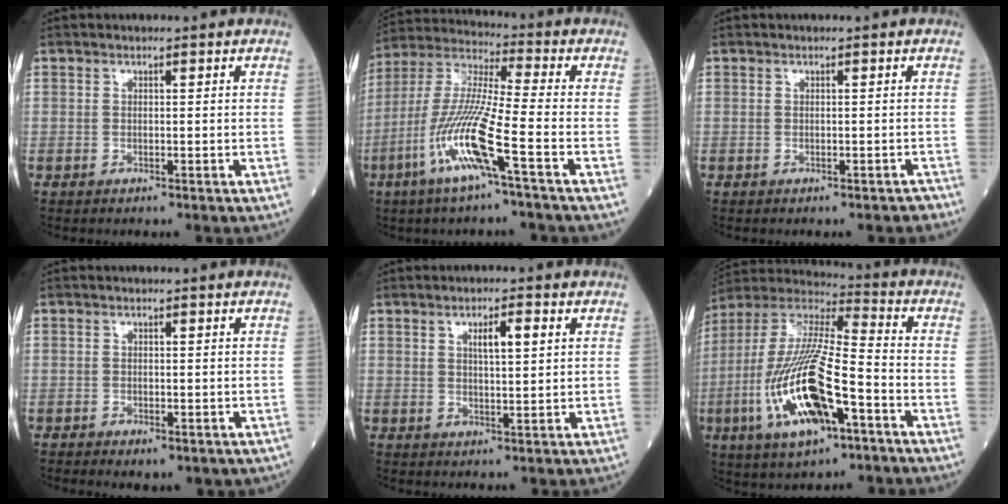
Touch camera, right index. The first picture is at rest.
{"total": 13.1, "force": [-5.6, -0.3, 11.9], "torque": [-0.251, -0.007, -0.116]}
{"total": 1.7, "force": [-1.4, 0.6, 0.6], "torque": [-0.006, -0.001, -0.016]}
{"total": 3.1, "force": [-1.9, 1.7, 1.9], "torque": [-0.023, -0.004, -0.017]}
{"total": 4.1, "force": [1.5, 0.7, 3.7], "torque": [-0.063, 0.003, 0.027]}
{"total": 19.7, "force": [-6.7, 4.8, 17.8], "torque": [-0.385, -0.019, -0.121]}